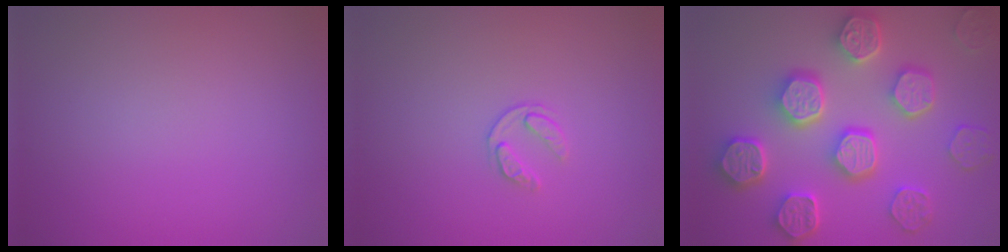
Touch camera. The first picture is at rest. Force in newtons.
{"total": 1.3, "press": 0.8, "slide": 1.1}
{"total": 7.8, "press": 6.7, "slide": 3.9}